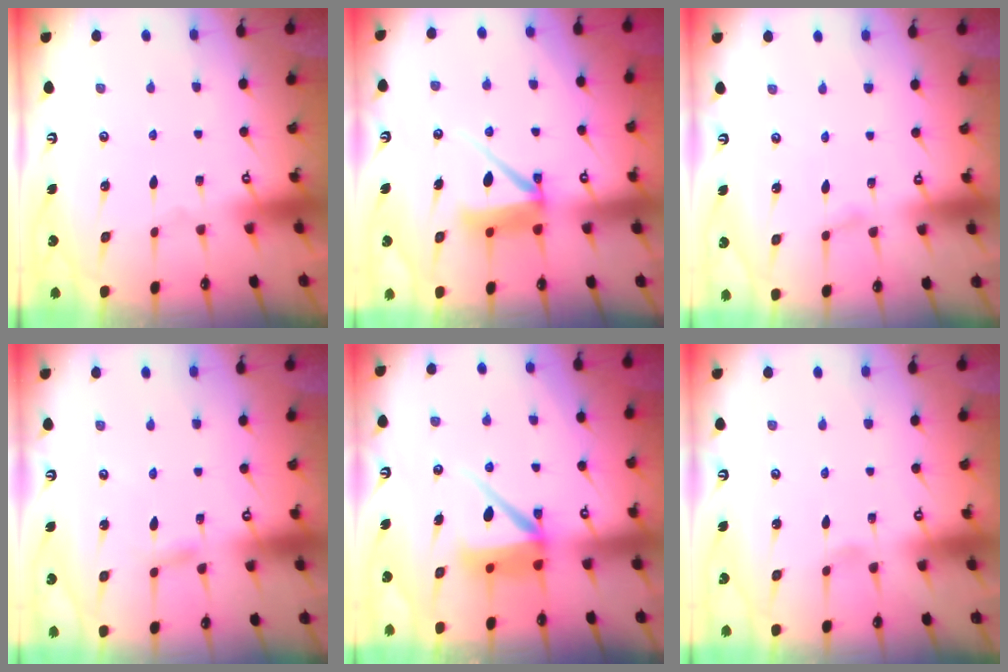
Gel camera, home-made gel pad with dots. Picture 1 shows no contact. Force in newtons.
{"total": 11.5, "press": 11.4, "slide": 0.7}
{"total": 2.8, "press": 2.8, "slide": 0.2}
{"total": 3.8, "press": 3.8, "slide": 0.4}
{"total": 9.5, "press": 9.5, "slide": 0.9}
{"total": 1.9, "press": 1.9, "slide": 0.2}